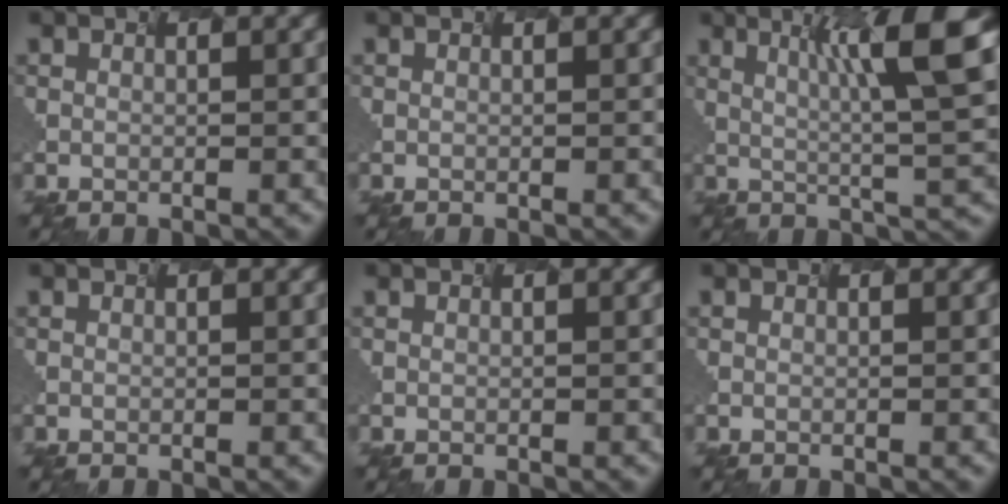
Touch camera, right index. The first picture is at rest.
{"total": 0.0}
{"total": 6.6, "force": [1.0, 0.0, 6.5], "torque": [-0.125, -0.002, 0.055]}
{"total": 0.0}
{"total": 0.0}
{"total": 0.0}